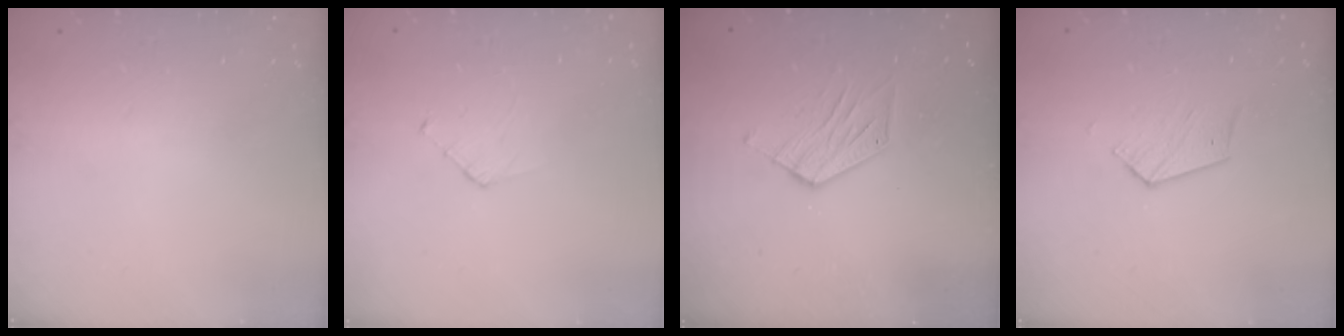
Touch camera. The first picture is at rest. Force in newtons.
{"total": 3.6, "press": 3.6, "slide": 0.3}
{"total": 6.4, "press": 6.4, "slide": 0.4}
{"total": 4.0, "press": 4.0, "slide": 0.4}